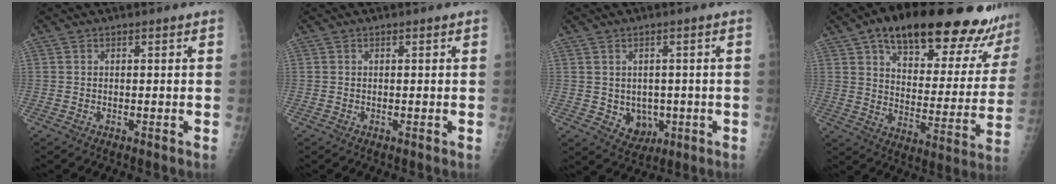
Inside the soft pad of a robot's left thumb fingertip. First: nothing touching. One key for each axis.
{"total": 0.0}
{"total": 5.7, "fx": -1.0, "fy": 4.7, "fz": 3.1, "tx": -0.017, "ty": 0.001, "tz": 0.001}
{"total": 28.4, "fx": 20.8, "fy": 10.0, "fz": 16.5, "tx": -0.201, "ty": -0.062, "tz": 0.286}